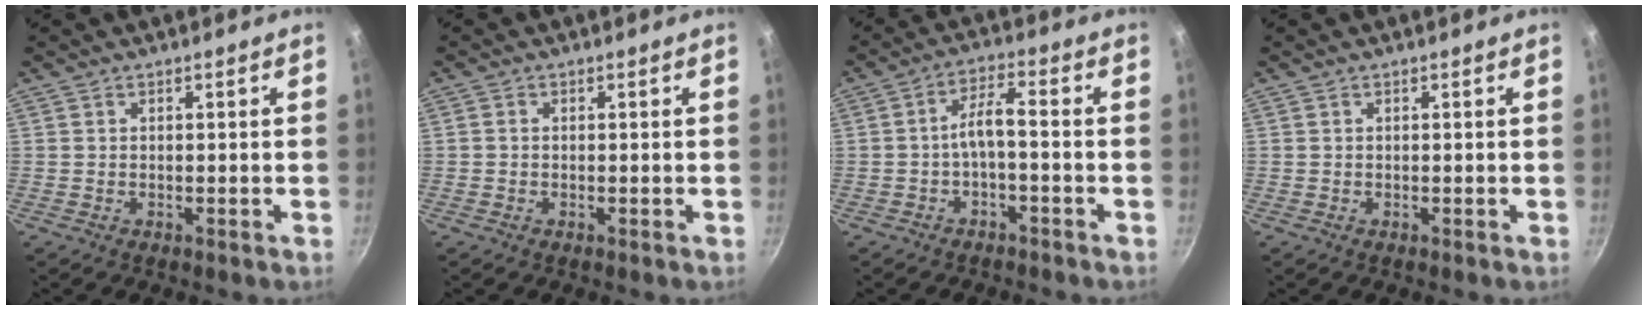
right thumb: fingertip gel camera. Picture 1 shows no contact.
{"total": 0.6, "force": [-0.1, 0.5, 0.2], "torque": [-0.004, 0.003, -0.004]}
{"total": 4.8, "force": [-1.8, 1.3, 4.2], "torque": [-0.089, 0.037, -0.033]}
{"total": 0.0}